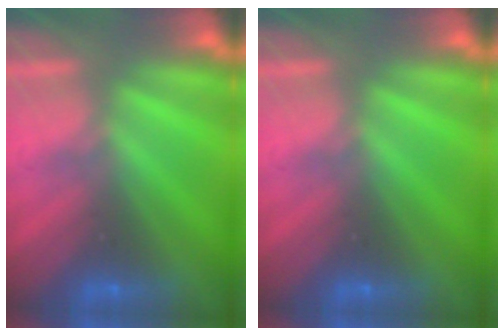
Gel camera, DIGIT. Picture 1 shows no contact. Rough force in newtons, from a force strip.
{"total": 0.0}